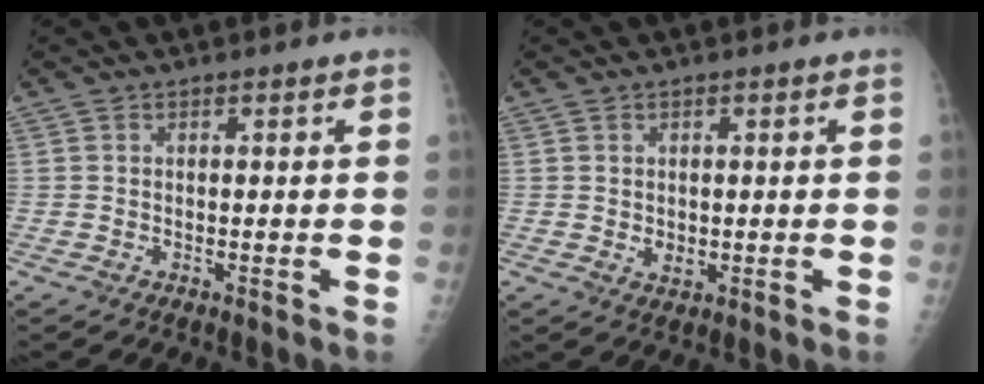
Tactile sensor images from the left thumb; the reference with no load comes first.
{"total": 2.5, "force": [0.0, 1.8, 1.7], "torque": [-0.016, -0.004, 0.006]}